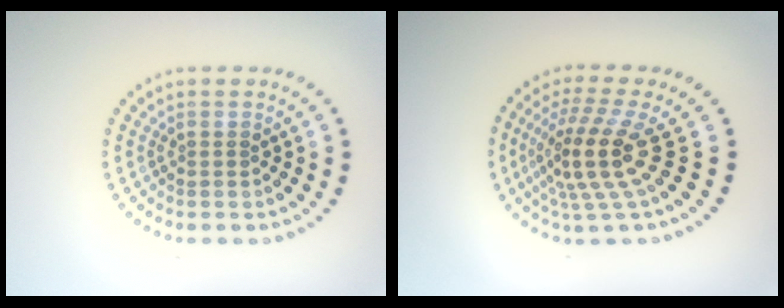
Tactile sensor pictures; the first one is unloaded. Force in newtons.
{"total": 5.0, "press": 3.6, "slide": 3.4}